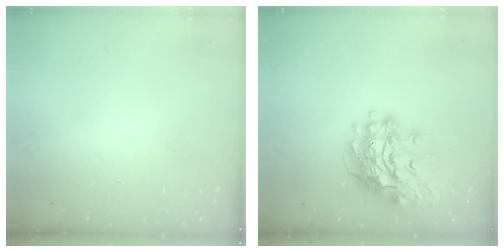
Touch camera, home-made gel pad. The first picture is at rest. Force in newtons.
{"total": 16.2, "press": 16.1, "slide": 2.1}